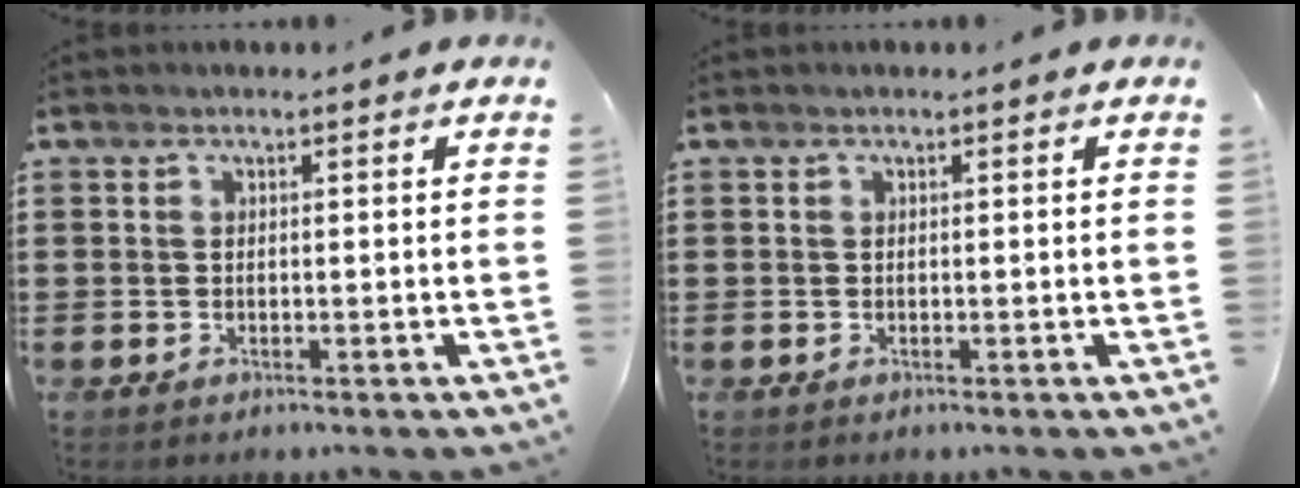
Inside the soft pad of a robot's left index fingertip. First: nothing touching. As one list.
[{"total": 0.0}]